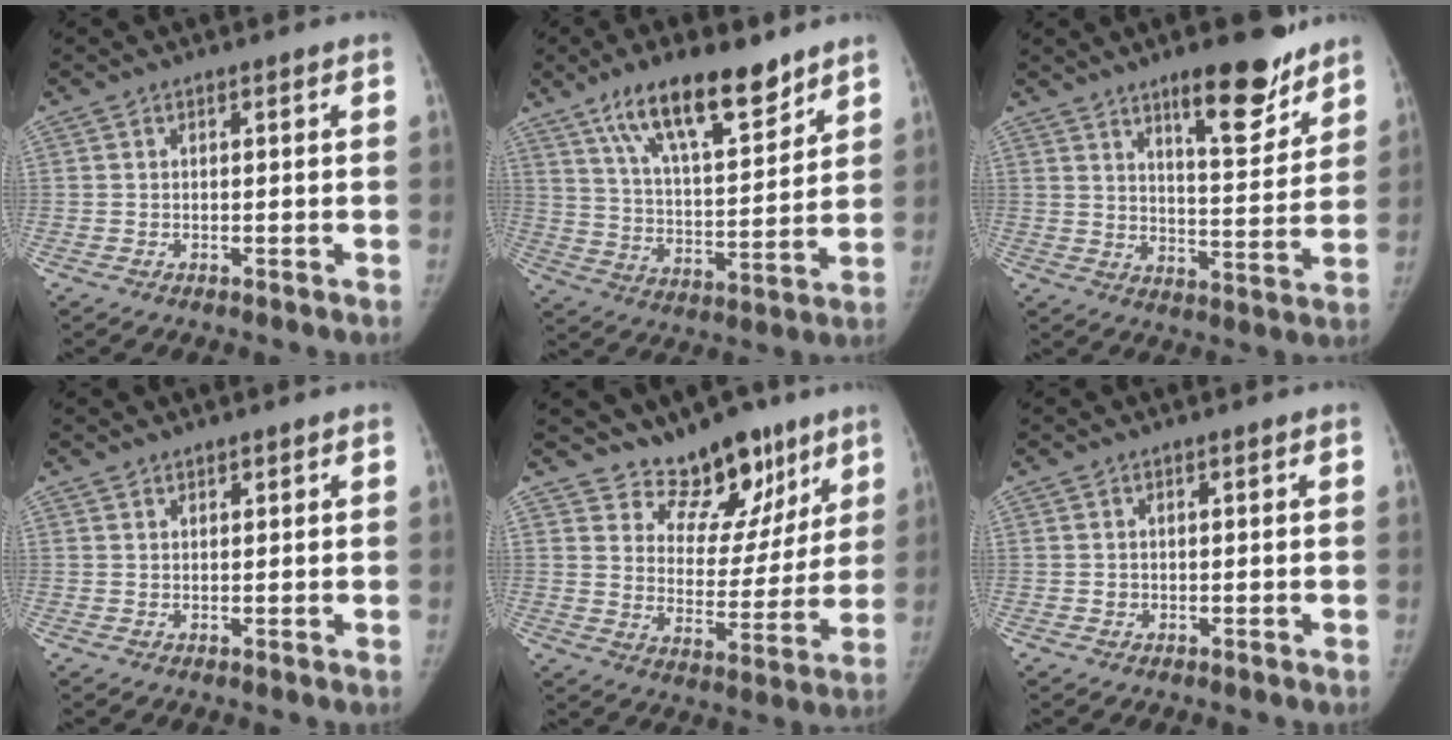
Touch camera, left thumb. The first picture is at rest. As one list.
[{"total": 17.2, "force": [11.6, 5.8, 11.3], "torque": [-0.159, -0.059, 0.207]}, {"total": 13.7, "force": [9.6, 4.0, 9.0], "torque": [-0.095, -0.068, 0.147]}, {"total": 1.2, "force": [1.0, 0.5, 0.2], "torque": [0.008, -0.006, 0.013]}, {"total": 14.4, "force": [11.0, 7.7, 5.4], "torque": [-0.017, -0.072, 0.169]}, {"total": 0.7, "force": [0.1, 0.7, 0.2], "torque": [0.003, 0.001, 0.003]}]